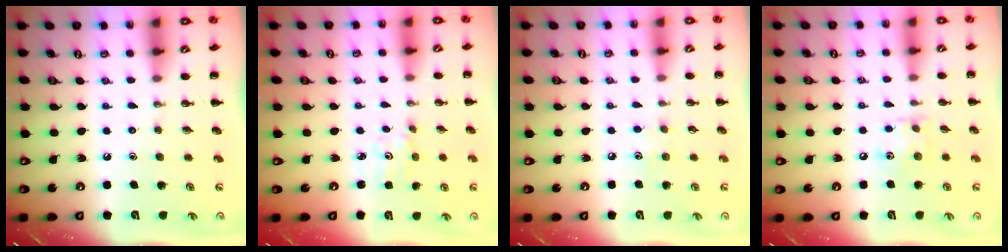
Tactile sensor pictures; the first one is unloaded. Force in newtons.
{"total": 1.6, "press": 1.6, "slide": 0.2}
{"total": 3.6, "press": 3.5, "slide": 0.8}
{"total": 7.6, "press": 7.5, "slide": 1.0}